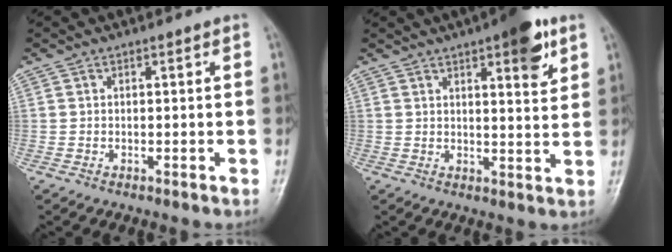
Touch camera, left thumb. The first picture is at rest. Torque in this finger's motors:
{"motor_torque": [1.70, 1.24, 1.28, -0.83, 0.09]}